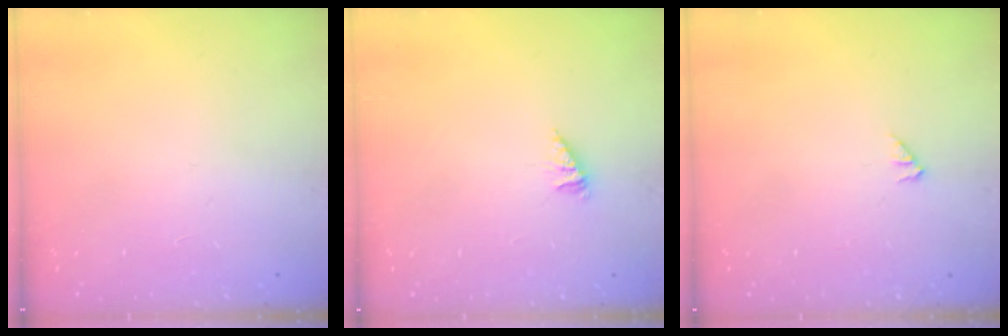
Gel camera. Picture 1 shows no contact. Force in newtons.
{"total": 1.4, "press": 1.4, "slide": 0.2}
{"total": 0.0}